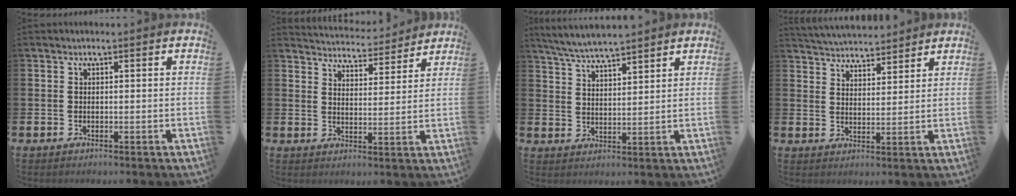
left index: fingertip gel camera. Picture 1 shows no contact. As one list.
[{"total": 4.8, "force": [4.7, 0.5, -0.1], "torque": [-0.014, -0.039, 0.082]}, {"total": 5.5, "force": [5.4, 0.2, 1.2], "torque": [-0.043, -0.026, 0.097]}, {"total": 4.8, "force": [4.7, 0.9, -0.2], "torque": [-0.011, -0.028, 0.084]}]